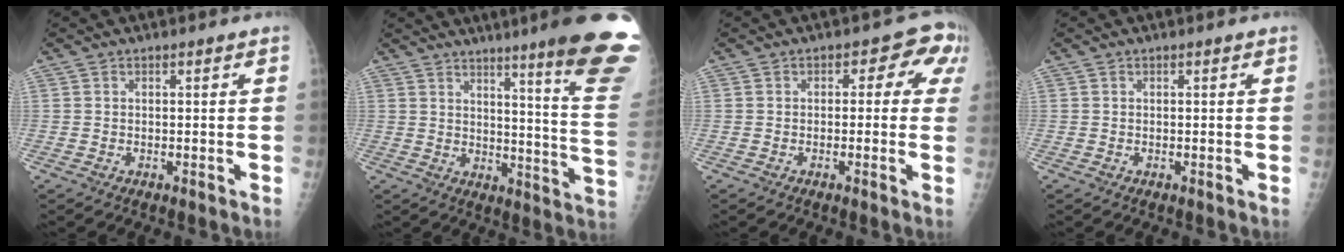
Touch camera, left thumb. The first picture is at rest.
{"total": 22.3, "force": [15.6, 0.9, 16.0], "torque": [-0.179, -0.106, 0.195]}
{"total": 5.9, "force": [1.1, 3.9, 4.3], "torque": [0.001, 0.018, -0.003]}
{"total": 0.0}